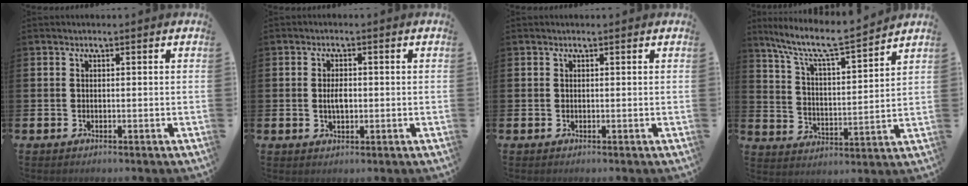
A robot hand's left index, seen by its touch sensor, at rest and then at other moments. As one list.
[{"total": 2.5, "force": [-0.1, 1.3, 2.1], "torque": [-0.034, 0.002, -0.006]}, {"total": 0.0}, {"total": 8.5, "force": [7.5, 0.5, 3.8], "torque": [-0.107, -0.052, 0.125]}]